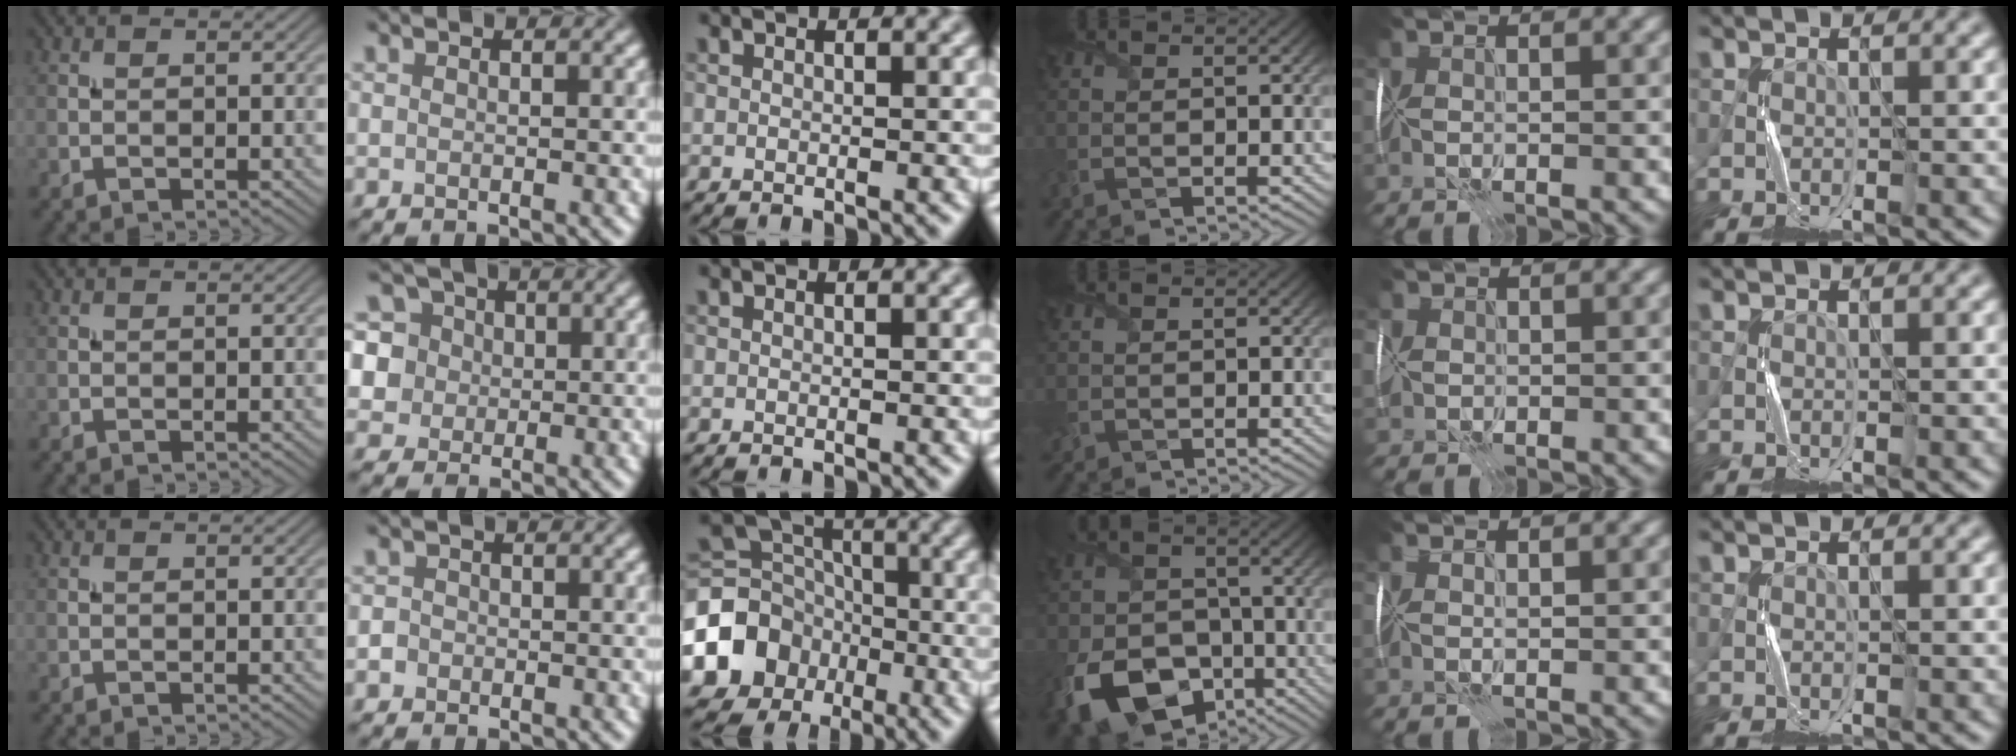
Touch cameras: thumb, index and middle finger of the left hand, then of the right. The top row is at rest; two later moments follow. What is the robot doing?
{"motion": "fold", "object": "handkerchief"}